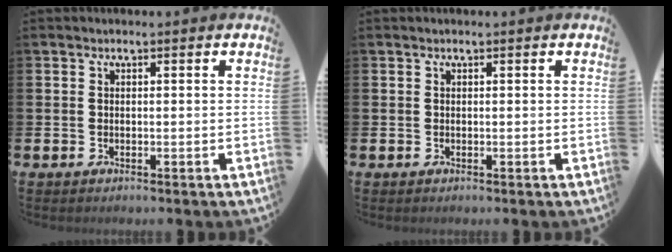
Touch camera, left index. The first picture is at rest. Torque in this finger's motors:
{"motor_torque": [-1.22, -0.42, -1.05, -0.01]}